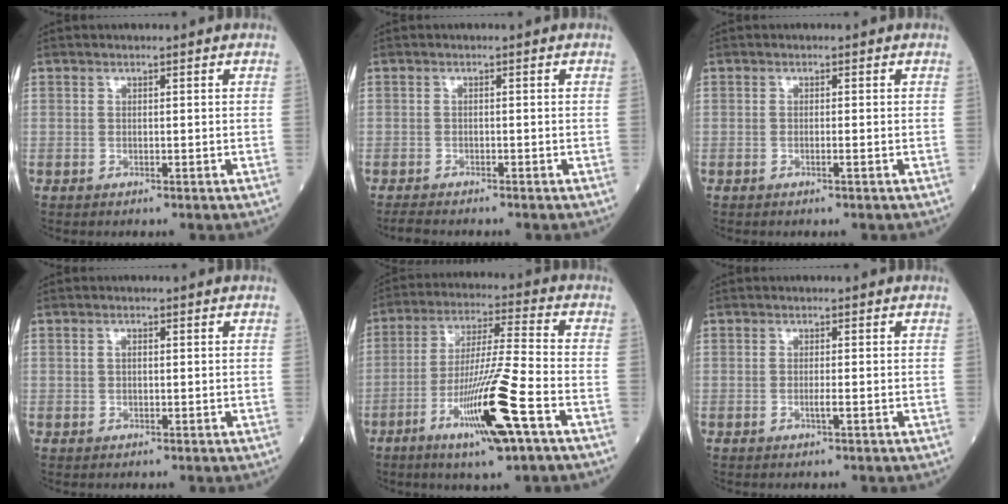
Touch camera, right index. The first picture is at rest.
{"total": 2.2, "force": [-2.1, 0.3, 0.6], "torque": [-0.015, -0.008, -0.034]}
{"total": 0.7, "force": [-0.3, -0.2, 0.6], "torque": [-0.012, 0.001, -0.006]}
{"total": 0.8, "force": [0.2, 0.5, 0.6], "torque": [-0.013, 0.005, 0.003]}
{"total": 14.3, "force": [-6.3, -0.2, 12.8], "torque": [-0.246, -0.018, -0.112]}
{"total": 1.0, "force": [-0.3, -0.1, 1.0], "torque": [-0.016, -0.002, -0.005]}